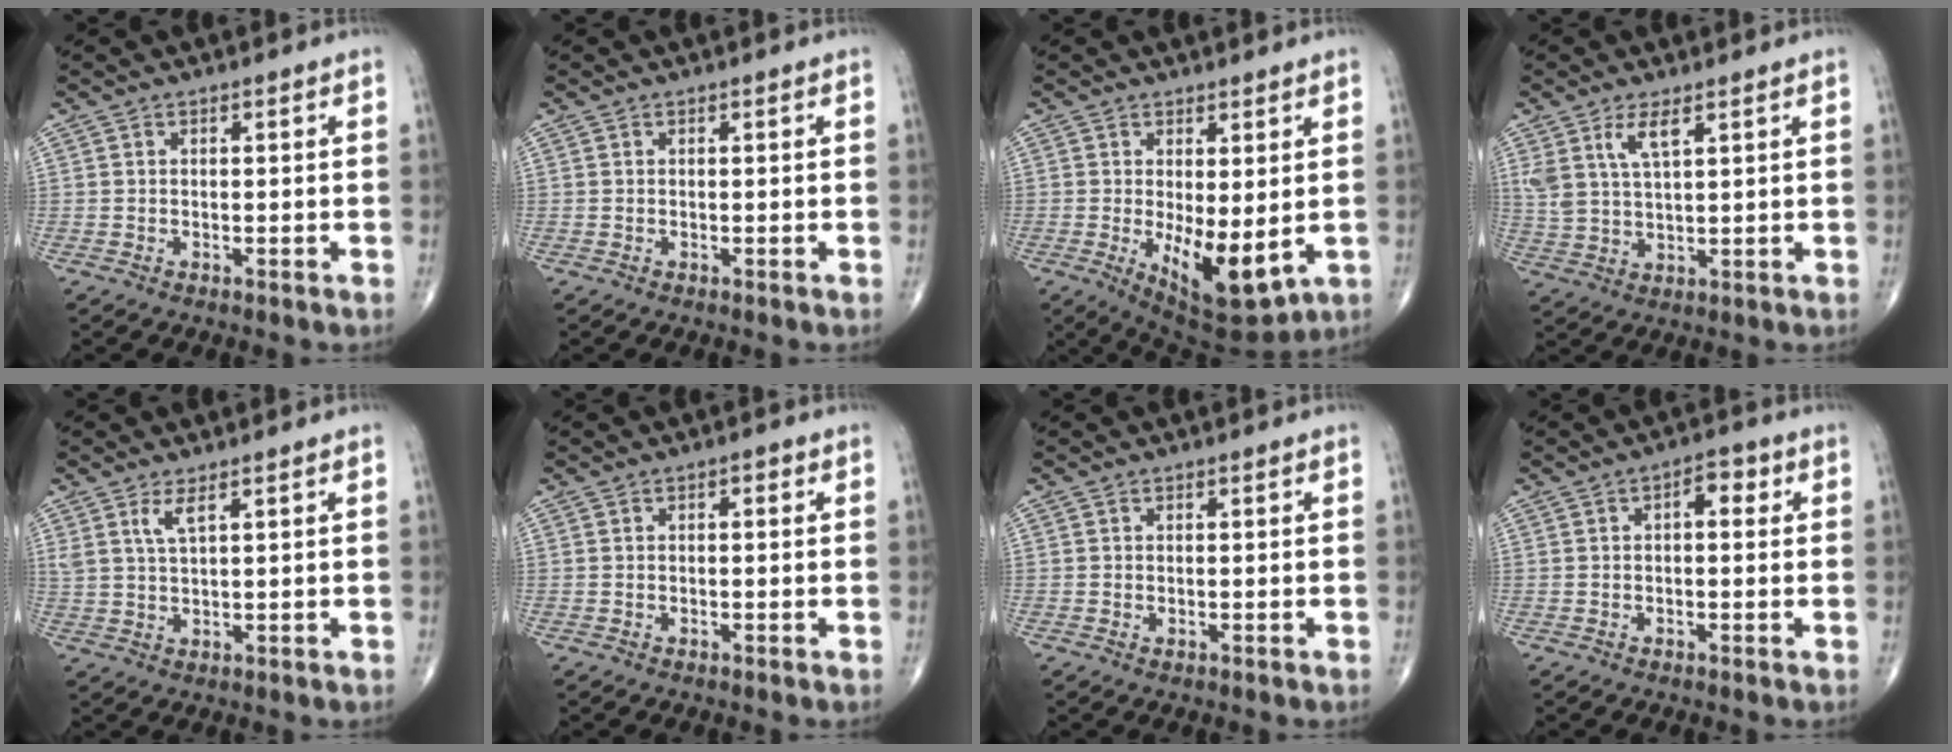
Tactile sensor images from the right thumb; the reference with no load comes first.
{"total": 0.0}
{"total": 10.9, "force": [-2.0, 4.4, 9.7], "torque": [-0.138, -0.024, -0.011]}
{"total": 5.9, "force": [3.2, 2.0, 4.5], "torque": [-0.094, -0.013, 0.070]}
{"total": 3.2, "force": [1.9, 0.7, 2.6], "torque": [-0.056, -0.012, 0.042]}
{"total": 1.1, "force": [0.3, 0.5, 0.9], "torque": [-0.011, 0.002, 0.001]}
{"total": 0.0}
{"total": 3.8, "force": [0.9, 2.0, 3.1], "torque": [-0.032, 0.010, 0.005]}